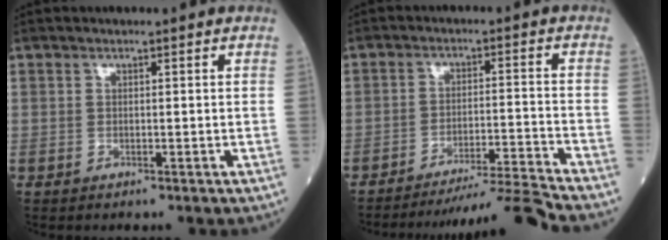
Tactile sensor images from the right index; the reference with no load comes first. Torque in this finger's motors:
{"motor_torque": [-0.19, -0.68, 0.47, 0.10]}